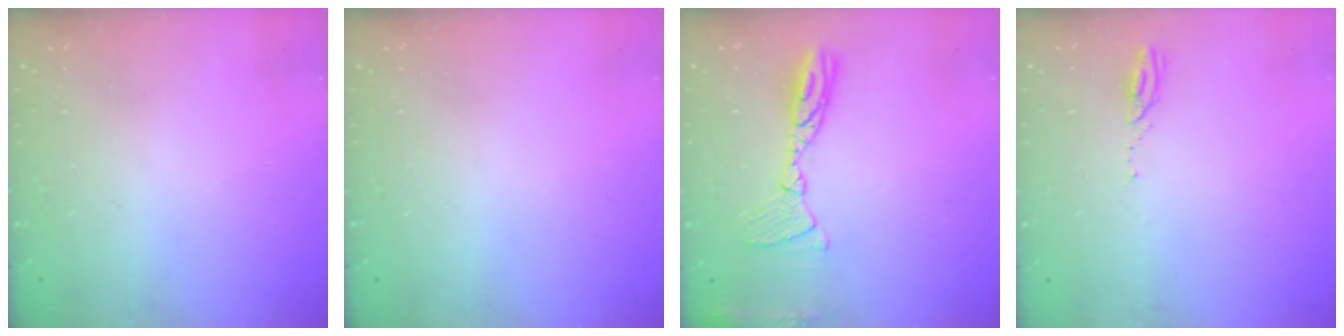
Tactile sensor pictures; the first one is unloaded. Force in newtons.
{"total": 0.0}
{"total": 11.3, "press": 11.3, "slide": 1.0}
{"total": 2.3, "press": 2.3, "slide": 0.3}